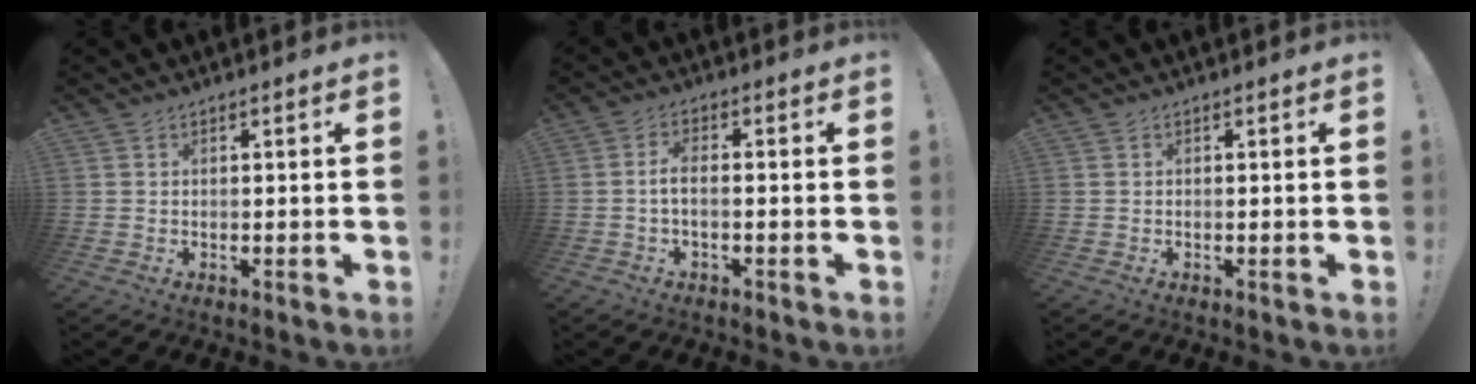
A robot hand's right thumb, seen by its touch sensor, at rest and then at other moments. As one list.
[{"total": 3.8, "force": [-0.8, 1.0, 3.6], "torque": [-0.070, 0.000, -0.014]}, {"total": 0.0}]